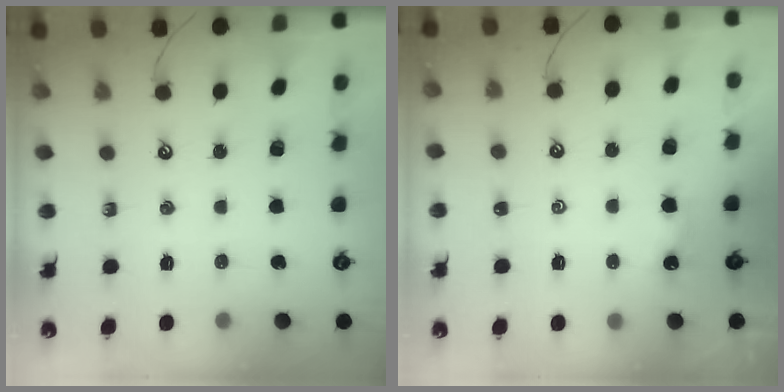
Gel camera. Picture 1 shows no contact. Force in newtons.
{"total": 0.6, "press": 0.5, "slide": 0.2}